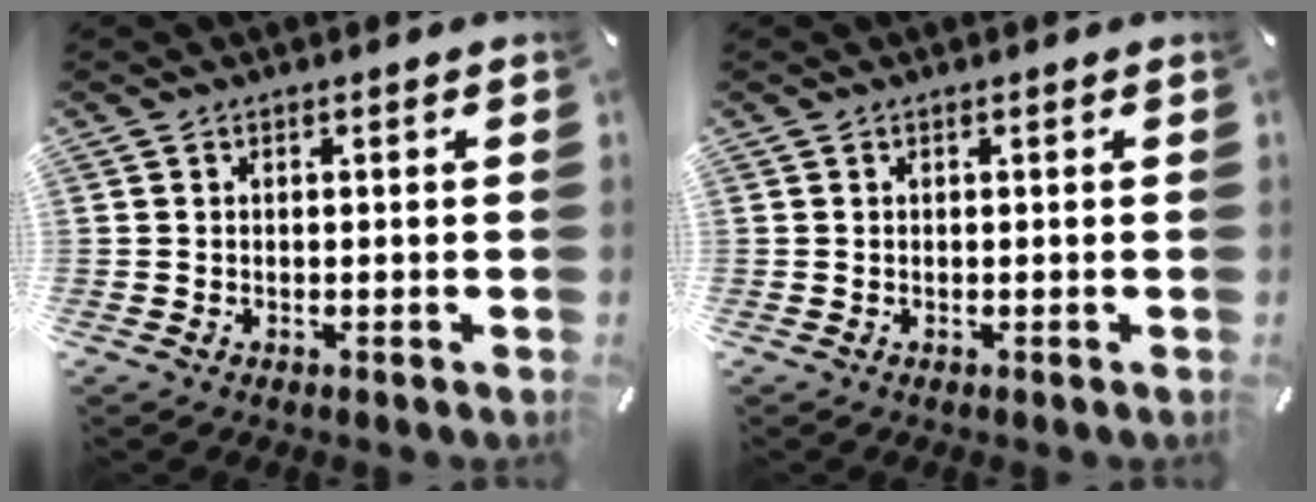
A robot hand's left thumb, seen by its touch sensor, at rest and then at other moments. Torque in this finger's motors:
{"motor_torque": [-0.10, -0.05, -0.01, 0.01, 0.00]}